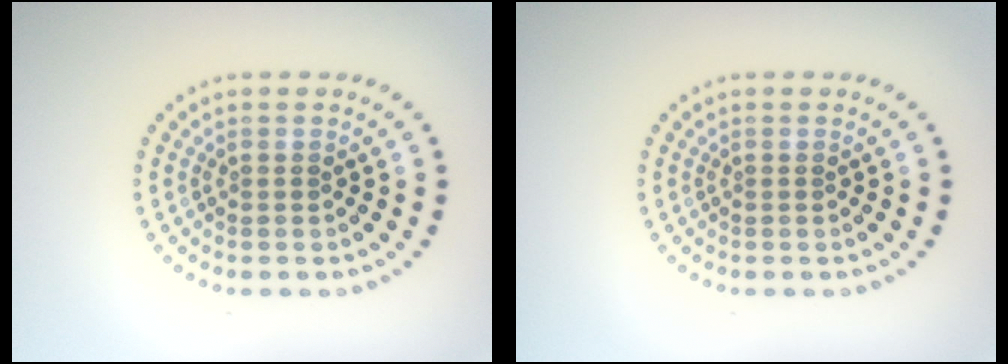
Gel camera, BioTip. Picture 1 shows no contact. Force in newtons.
{"total": 0.0}